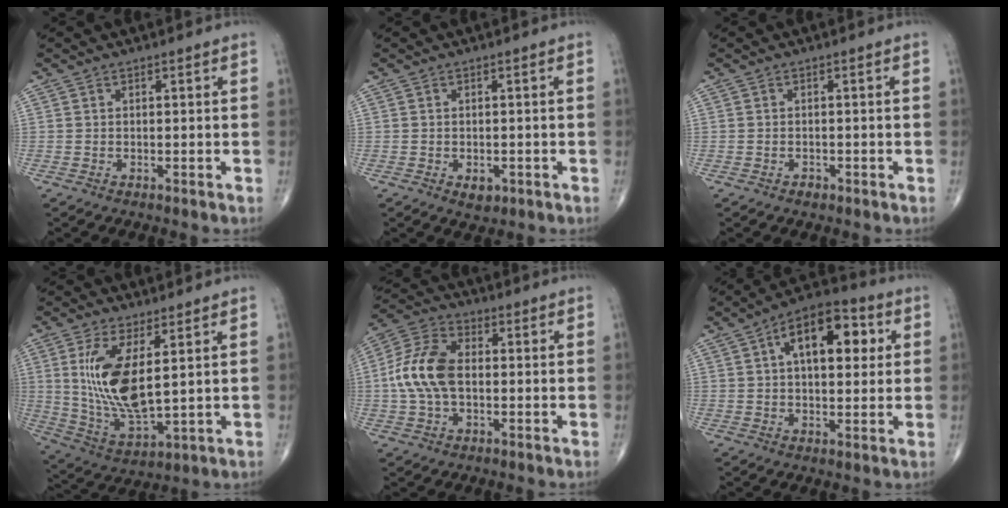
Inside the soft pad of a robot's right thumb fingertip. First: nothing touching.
{"total": 2.4, "force": [-0.9, 1.6, 1.6], "torque": [-0.013, 0.000, -0.006]}
{"total": 1.0, "force": [-0.6, 0.7, 0.4], "torque": [-0.004, 0.004, -0.009]}
{"total": 13.6, "force": [3.0, 5.3, 12.2], "torque": [-0.244, -0.026, 0.074]}
{"total": 11.7, "force": [-0.3, 7.1, 9.3], "torque": [-0.193, 0.026, -0.011]}
{"total": 14.3, "force": [3.8, 7.4, 11.6], "torque": [-0.150, 0.020, 0.051]}